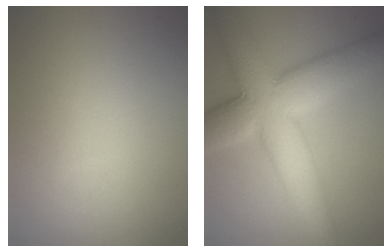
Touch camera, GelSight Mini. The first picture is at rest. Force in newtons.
{"total": 10.4, "press": 10.4, "slide": 0.5}